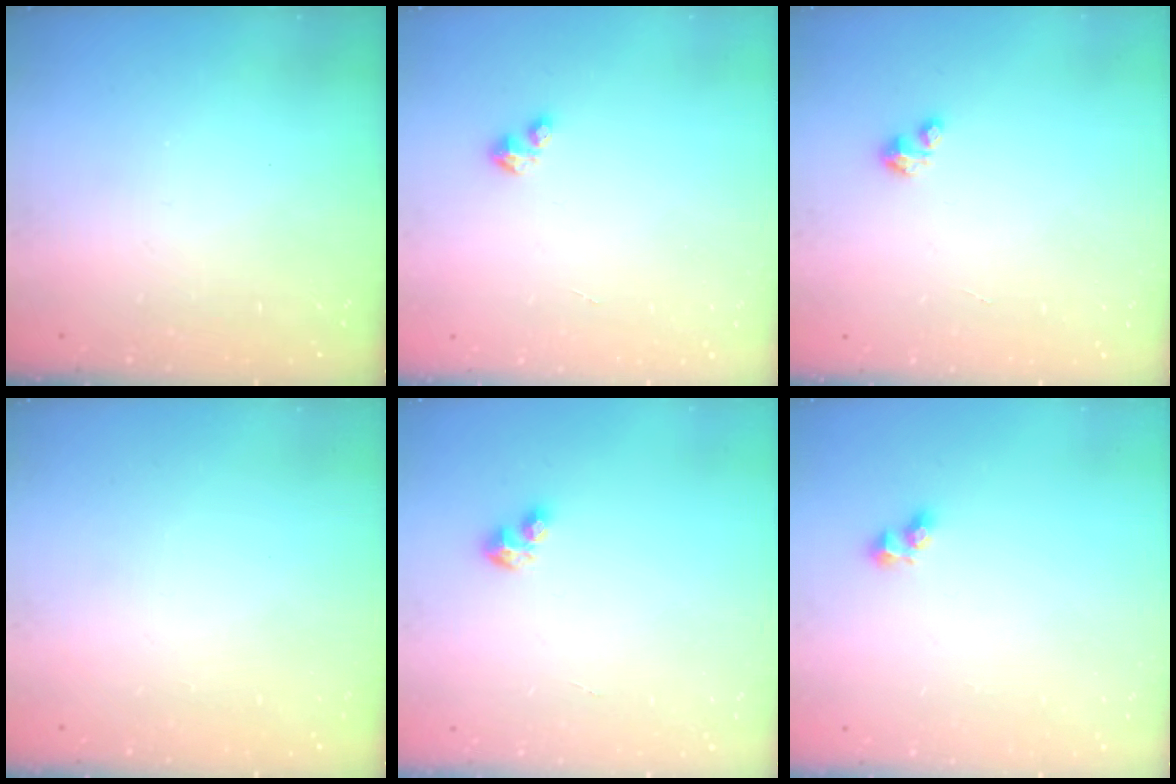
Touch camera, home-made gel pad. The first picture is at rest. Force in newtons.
{"total": 1.7, "press": 1.7, "slide": 0.2}
{"total": 0.9, "press": 0.9, "slide": 0.2}
{"total": 0.0}
{"total": 3.2, "press": 3.2, "slide": 0.4}
{"total": 2.7, "press": 2.5, "slide": 1.0}